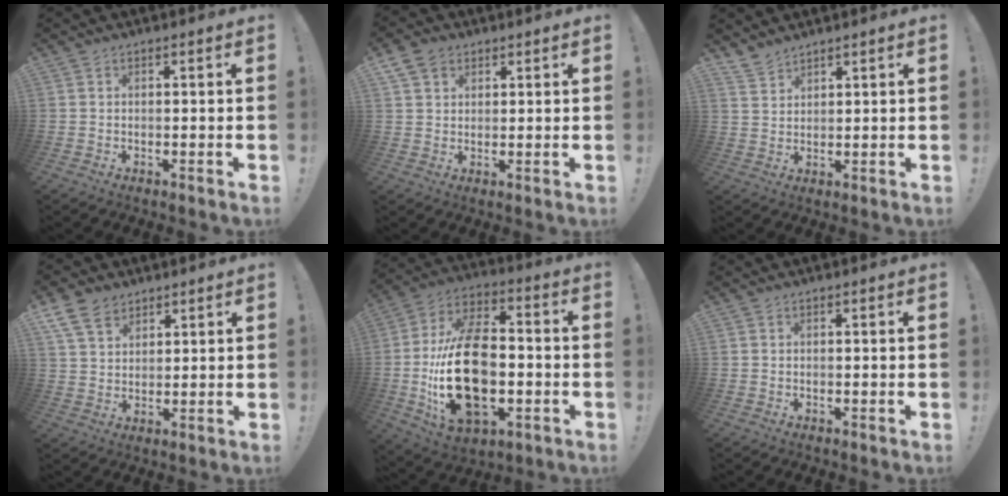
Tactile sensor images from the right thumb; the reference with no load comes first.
{"total": 6.2, "force": [3.0, 4.6, 2.7], "torque": [-0.045, -0.003, 0.061]}
{"total": 4.0, "force": [3.7, 1.3, 1.0], "torque": [-0.020, -0.024, 0.072]}
{"total": 8.9, "force": [5.7, 5.7, 3.7], "torque": [-0.075, -0.021, 0.116]}
{"total": 26.3, "force": [-4.2, 15.7, 20.7], "torque": [-0.411, 0.028, -0.062]}
{"total": 0.0}